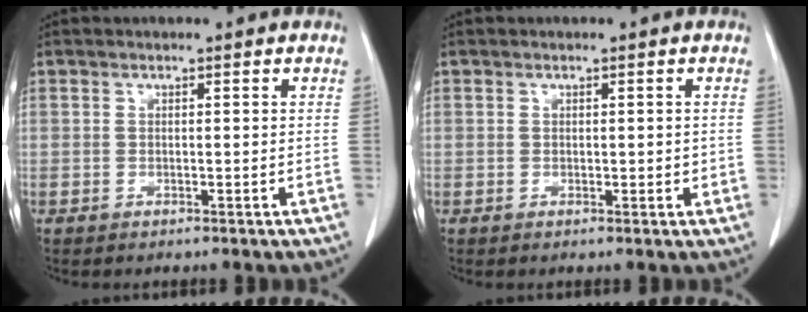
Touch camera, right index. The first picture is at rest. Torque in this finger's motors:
{"motor_torque": [-0.15, 0.33, -0.04, 0.01]}